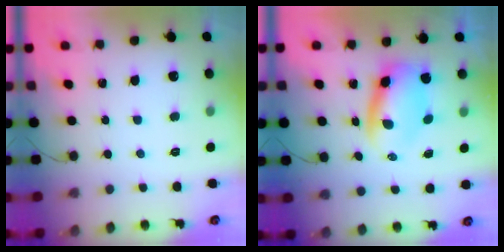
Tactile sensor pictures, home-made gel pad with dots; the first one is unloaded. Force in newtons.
{"total": 4.8, "press": 4.7, "slide": 1.1}